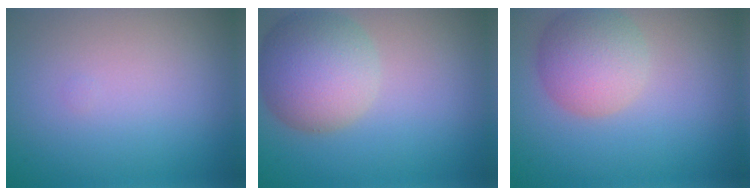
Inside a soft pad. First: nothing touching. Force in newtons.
{"total": 6.9, "press": 6.9, "slide": 0.2}
{"total": 4.9, "press": 4.9, "slide": 0.4}